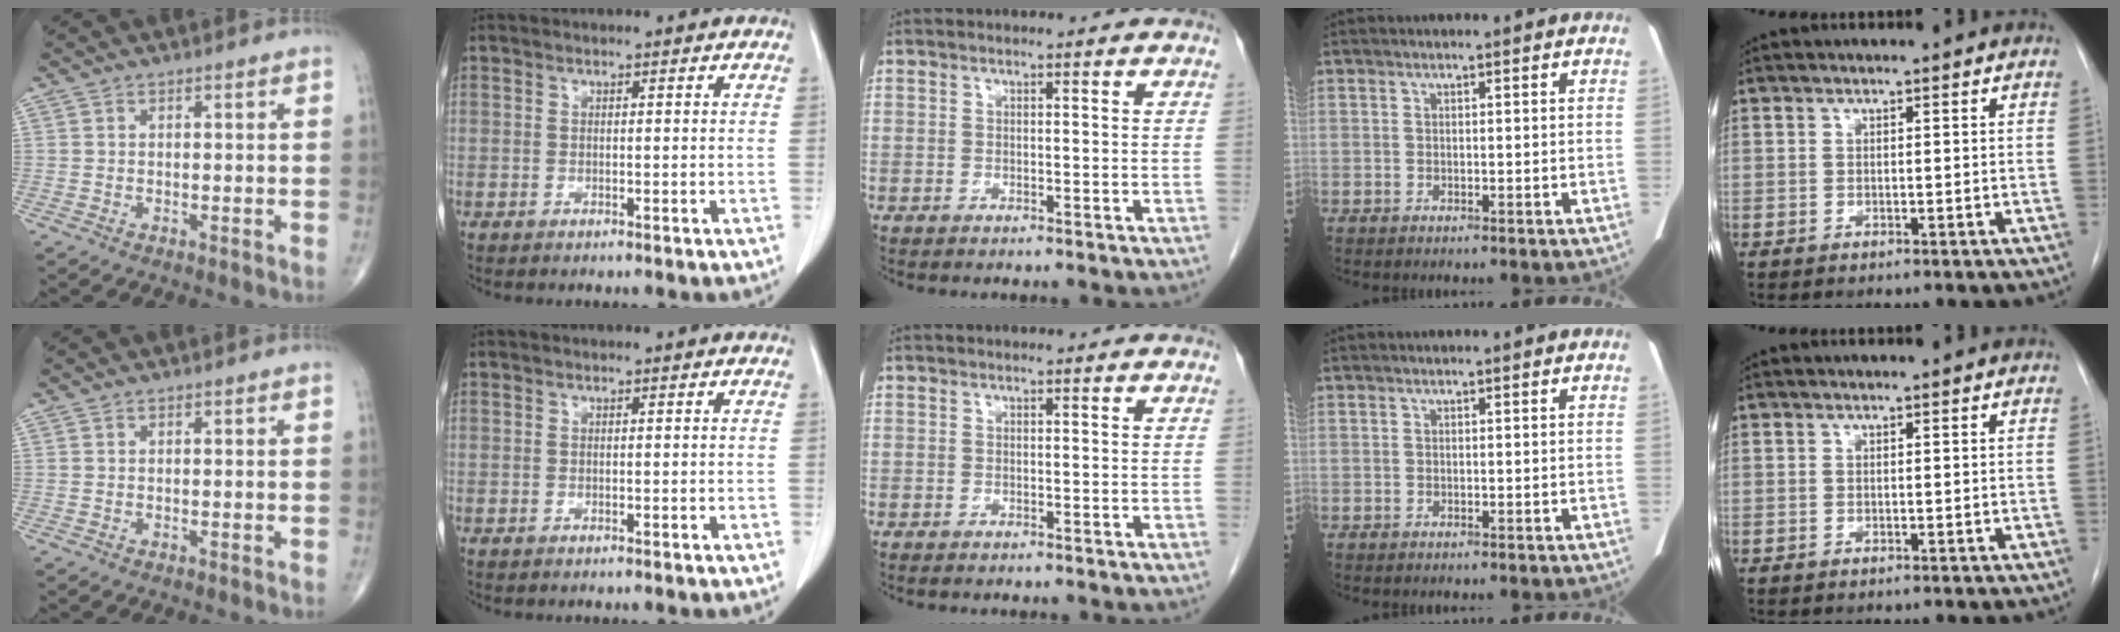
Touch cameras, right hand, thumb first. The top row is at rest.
{}